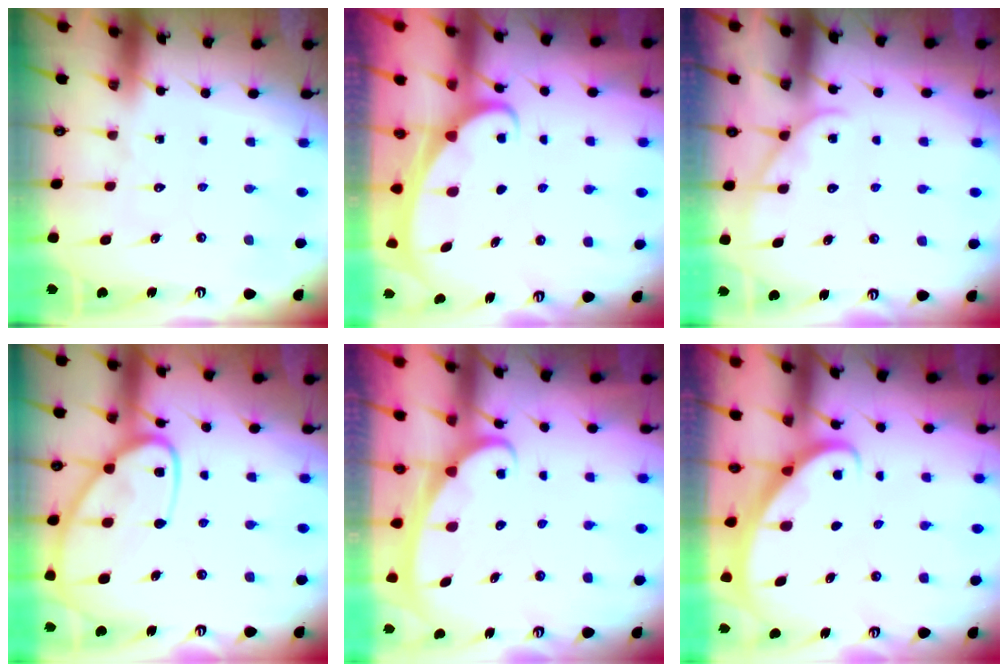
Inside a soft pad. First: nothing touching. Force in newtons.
{"total": 2.1, "press": 2.0, "slide": 0.3}
{"total": 3.5, "press": 3.4, "slide": 0.4}
{"total": 15.7, "press": 15.6, "slide": 1.5}
{"total": 2.3, "press": 2.3, "slide": 0.3}
{"total": 2.7, "press": 2.7, "slide": 0.2}